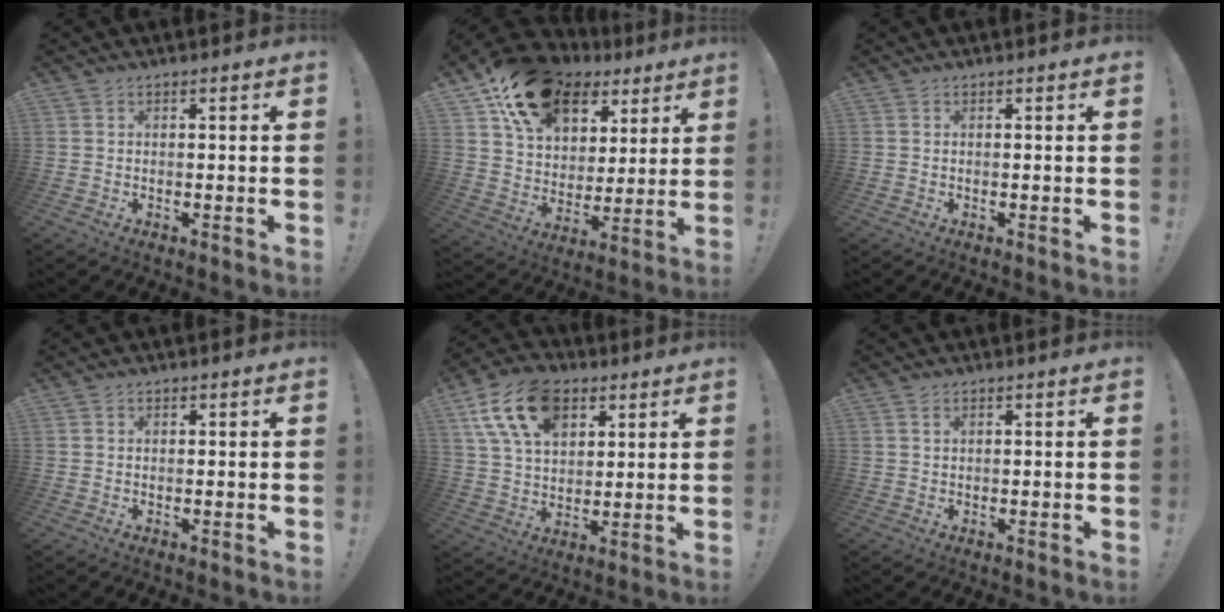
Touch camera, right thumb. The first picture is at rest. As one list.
[{"total": 20.5, "force": [12.5, 13.0, 9.8], "torque": [-0.151, -0.069, 0.233]}, {"total": 0.0}, {"total": 0.0}, {"total": 17.4, "force": [8.4, 11.1, 10.5], "torque": [-0.182, -0.028, 0.157]}, {"total": 1.0, "force": [0.6, 0.4, 0.6], "torque": [-0.007, -0.002, 0.010]}]